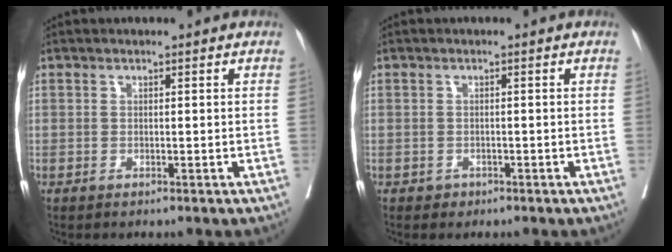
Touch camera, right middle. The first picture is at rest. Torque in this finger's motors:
{"motor_torque": [0.11, -0.08, 0.03, -0.01]}